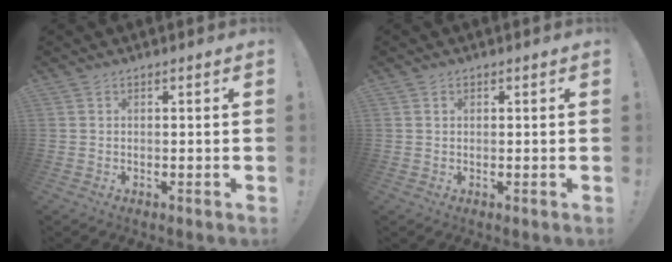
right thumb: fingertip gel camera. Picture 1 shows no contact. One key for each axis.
{"total": 0.7, "fx": 0.4, "fy": 0.6, "fz": 0.2, "tx": -0.002, "ty": 0.000, "tz": 0.007}